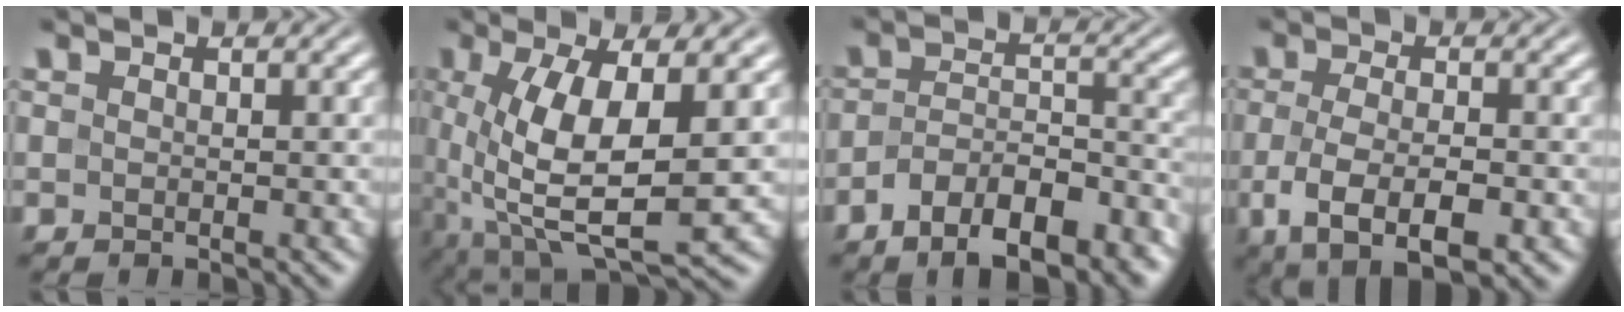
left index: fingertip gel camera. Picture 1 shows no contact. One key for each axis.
{"total": 8.6, "fx": 0.2, "fy": 3.0, "fz": 8.1, "tx": -0.169, "ty": -0.008, "tz": 0.005}
{"total": 8.1, "fx": -5.3, "fy": 3.4, "fz": 5.1, "tx": -0.079, "ty": -0.002, "tz": -0.092}
{"total": 5.8, "fx": -2.1, "fy": 2.3, "fz": 4.9, "tx": -0.096, "ty": -0.011, "tz": -0.036}